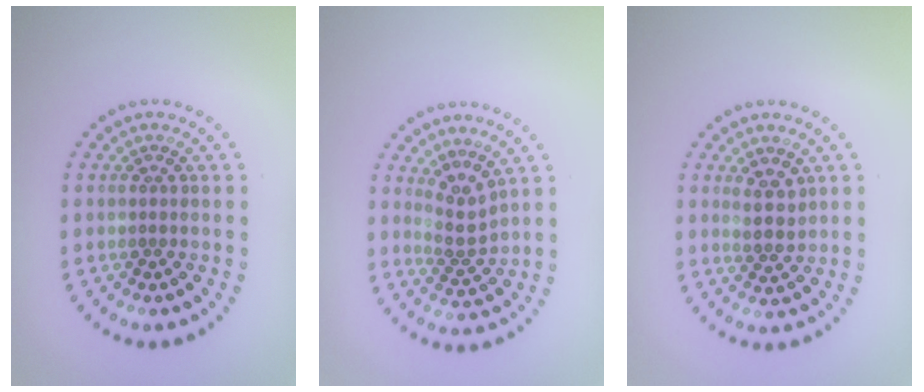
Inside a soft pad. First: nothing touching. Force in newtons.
{"total": 2.5, "press": 1.7, "slide": 1.8}
{"total": 2.3, "press": 2.0, "slide": 1.0}